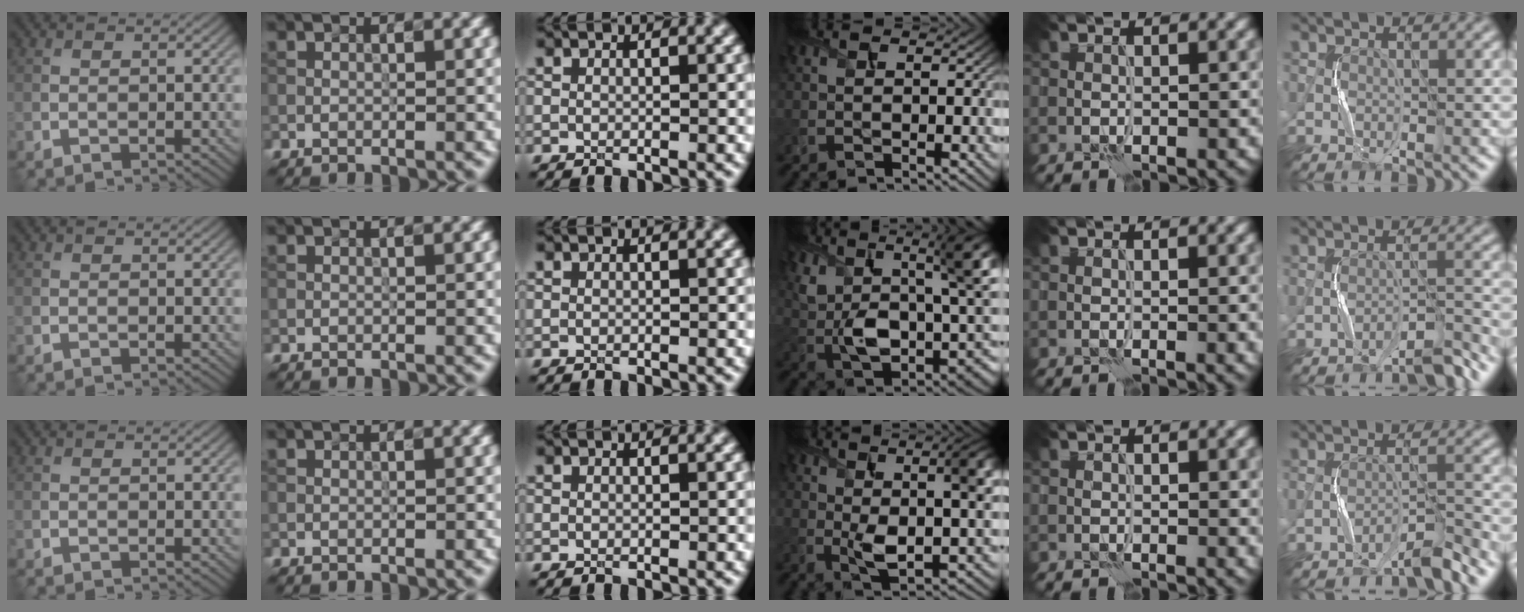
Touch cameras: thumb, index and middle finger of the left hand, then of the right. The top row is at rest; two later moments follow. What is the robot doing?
{"motion": "squeeze", "object": "stress ball aka squeeze ball"}